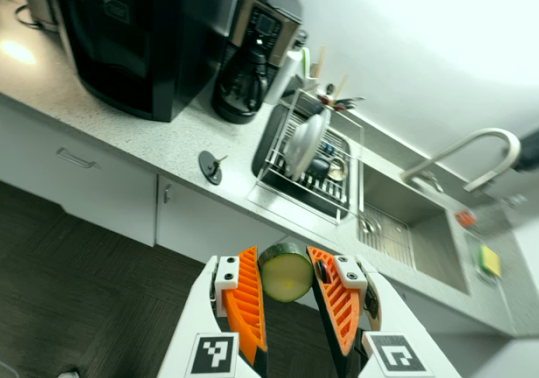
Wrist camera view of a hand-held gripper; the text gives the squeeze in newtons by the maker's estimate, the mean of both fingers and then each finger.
{"total": 9.5, "left": 9.5, "right": 9.4}